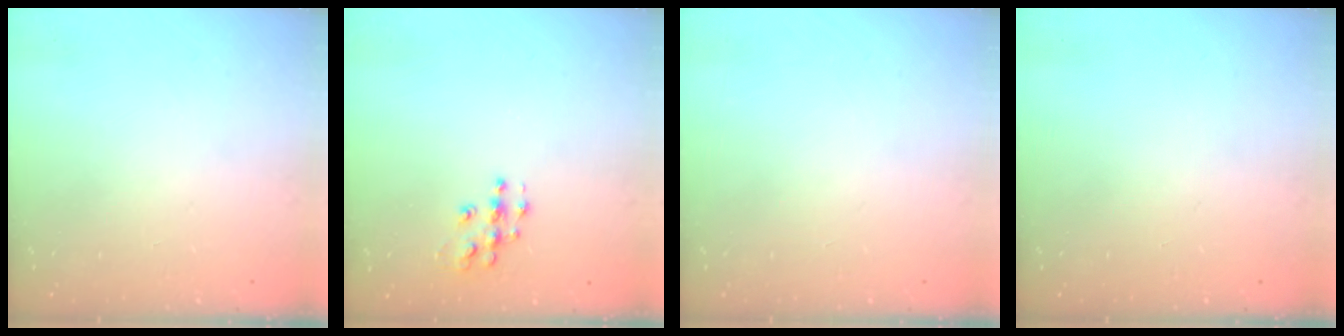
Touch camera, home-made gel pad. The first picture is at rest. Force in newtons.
{"total": 7.1, "press": 7.1, "slide": 0.3}
{"total": 0.0}
{"total": 0.0}